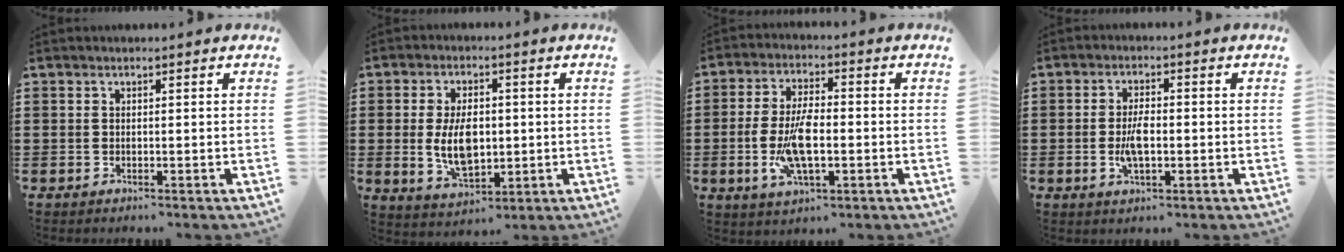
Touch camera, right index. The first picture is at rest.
{"total": 8.0, "force": [-0.1, 4.4, 6.7], "torque": [-0.121, -0.002, -0.003]}
{"total": 8.5, "force": [-1.5, 3.4, 7.7], "torque": [-0.174, -0.008, -0.034]}
{"total": 4.4, "force": [-0.7, 1.7, 4.0], "torque": [-0.087, 0.000, -0.018]}